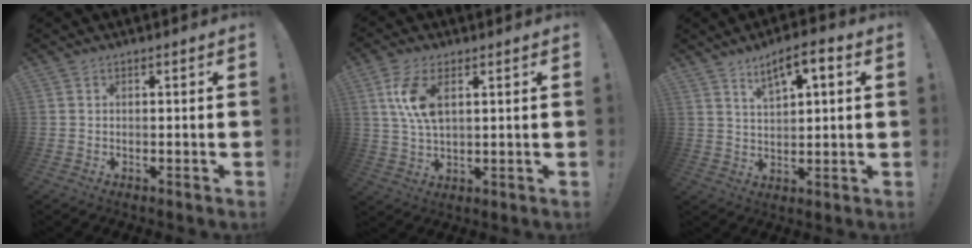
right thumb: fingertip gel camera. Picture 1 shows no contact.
{"total": 9.2, "force": [3.1, 4.3, 7.5], "torque": [-0.148, -0.009, 0.052]}
{"total": 7.4, "force": [4.2, 2.3, 5.6], "torque": [-0.096, -0.013, 0.072]}